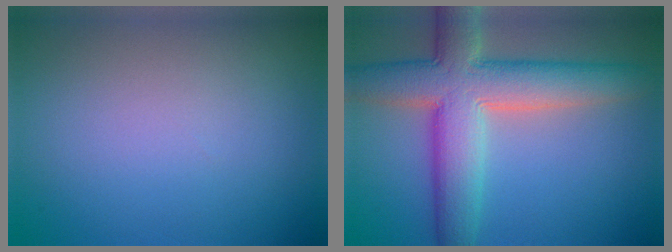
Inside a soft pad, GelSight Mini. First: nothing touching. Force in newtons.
{"total": 9.3, "press": 9.3, "slide": 0.7}